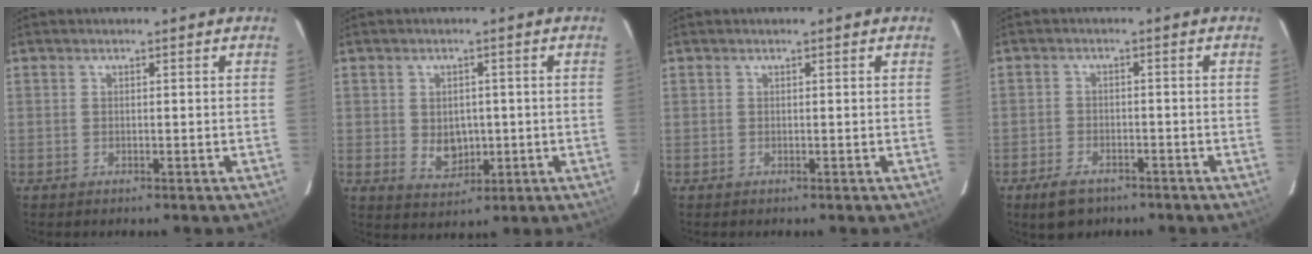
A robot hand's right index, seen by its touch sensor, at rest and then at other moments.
{"total": 5.5, "force": [-0.5, 4.3, 3.4], "torque": [-0.058, -0.003, 0.004]}
{"total": 0.0}
{"total": 6.3, "force": [-4.4, 3.5, 2.8], "torque": [-0.070, 0.003, -0.068]}